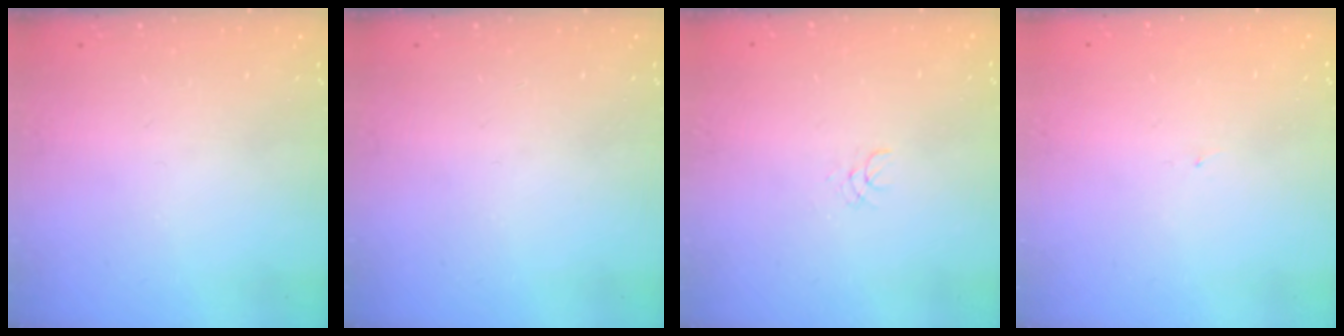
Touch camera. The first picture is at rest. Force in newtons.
{"total": 0.0}
{"total": 1.1, "press": 1.1, "slide": 0.1}
{"total": 0.8, "press": 0.8, "slide": 0.1}